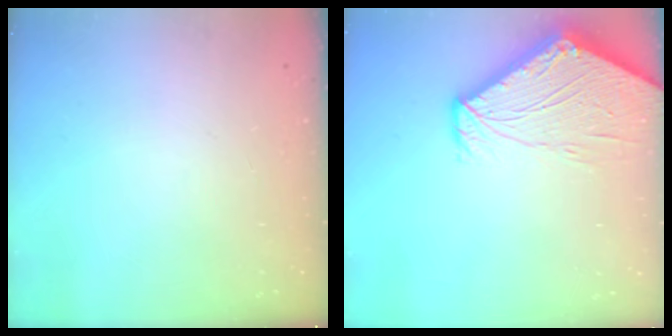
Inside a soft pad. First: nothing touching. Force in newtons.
{"total": 10.9, "press": 10.8, "slide": 1.2}